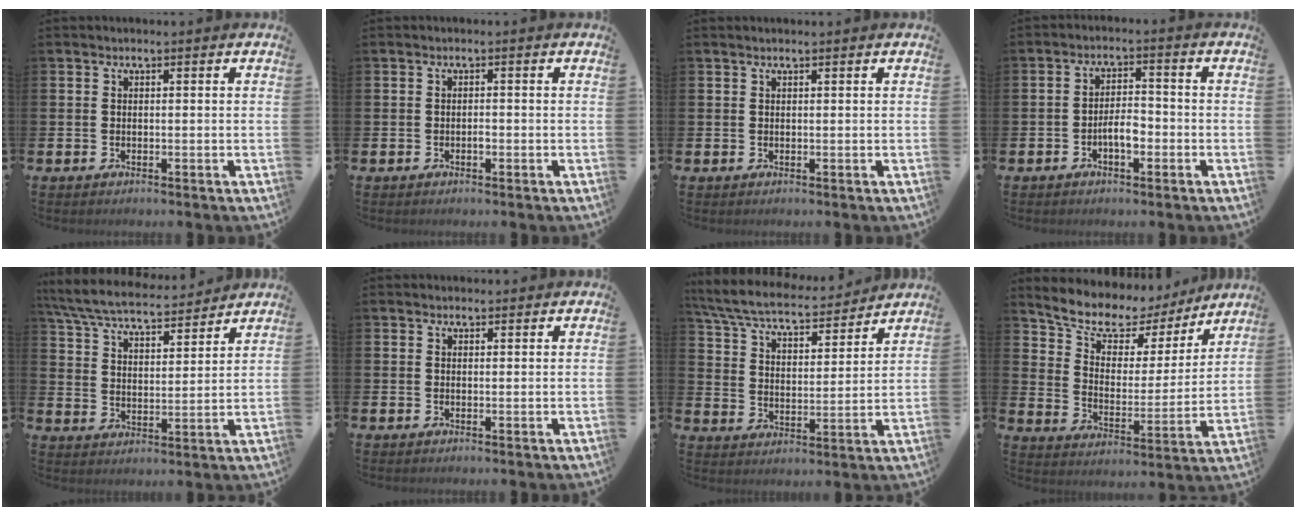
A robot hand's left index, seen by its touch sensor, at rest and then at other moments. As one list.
[{"total": 0.7, "force": [-0.3, 0.3, 0.5], "torque": [-0.009, -0.003, -0.006]}, {"total": 0.5, "force": [0.4, 0.0, 0.3], "torque": [-0.005, 0.002, 0.008]}, {"total": 3.5, "force": [-1.5, 1.4, 2.8], "torque": [-0.049, 0.007, -0.030]}, {"total": 7.0, "force": [6.6, 1.2, 2.1], "torque": [-0.075, -0.040, 0.115]}, {"total": 1.1, "force": [1.0, 0.5, 0.1], "torque": [0.005, 0.002, 0.017]}, {"total": 7.2, "force": [6.7, 1.6, 2.3], "torque": [-0.083, -0.045, 0.114]}, {"total": 8.9, "force": [7.7, 3.8, 2.4], "torque": [-0.090, -0.051, 0.134]}]